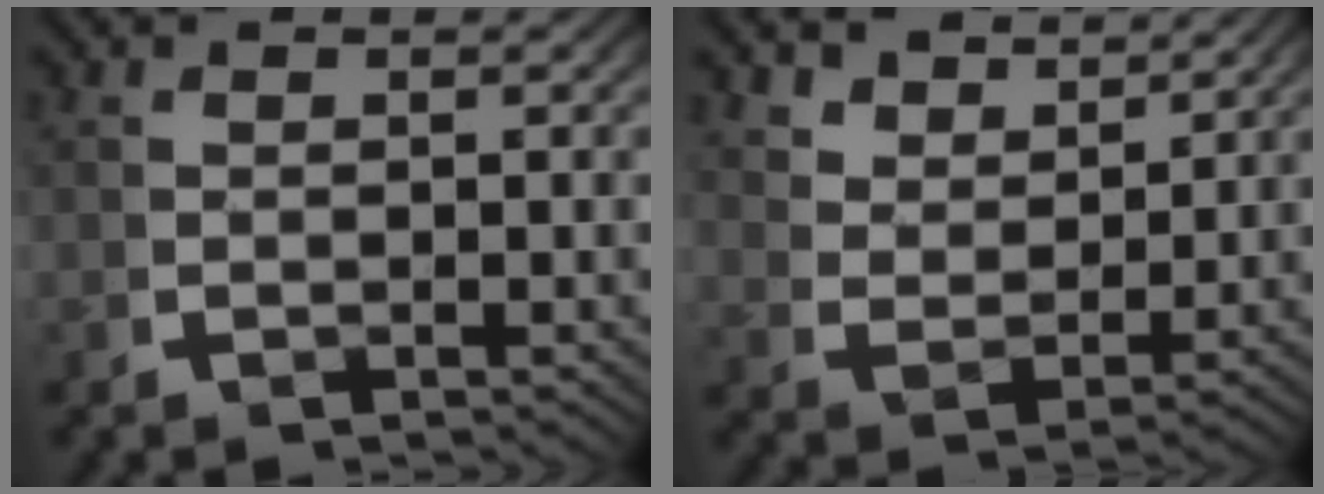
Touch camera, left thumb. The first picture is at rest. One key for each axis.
{"total": 3.9, "fx": 3.1, "fy": 1.7, "fz": 1.8, "tx": -0.033, "ty": -0.007, "tz": 0.064}